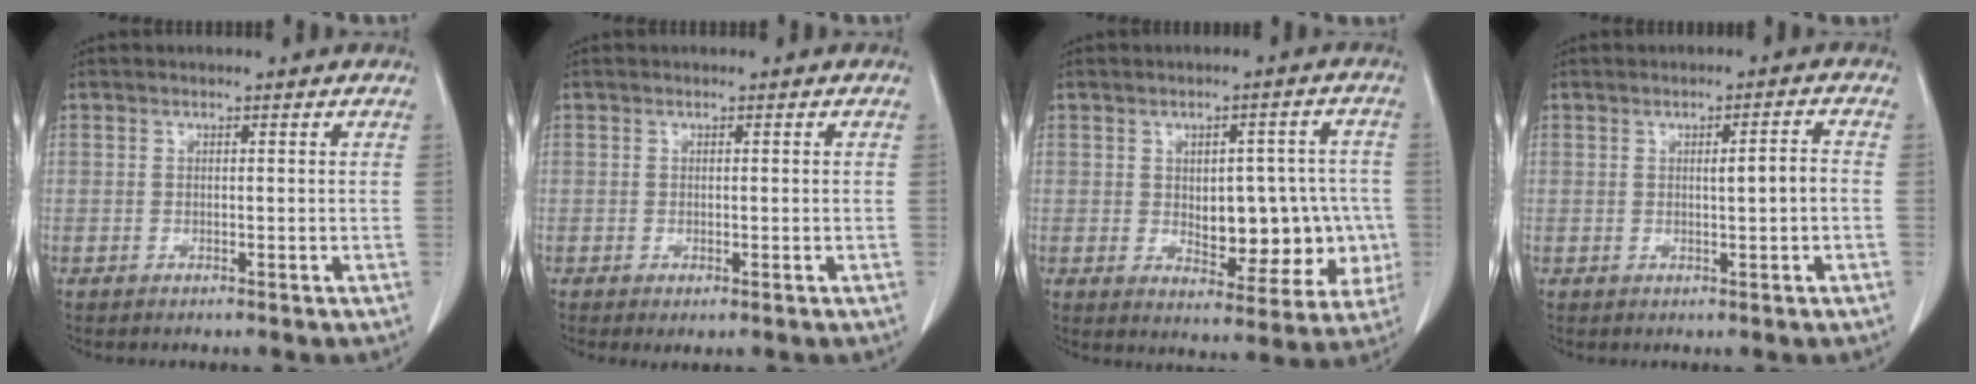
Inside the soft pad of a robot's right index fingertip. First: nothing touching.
{"total": 1.9, "force": [-0.5, 0.9, 1.6], "torque": [-0.037, -0.004, -0.003]}
{"total": 14.1, "force": [-1.3, 8.0, 11.5], "torque": [-0.155, 0.025, 0.008]}
{"total": 3.3, "force": [-0.2, 0.7, 3.3], "torque": [-0.060, 0.010, 0.004]}